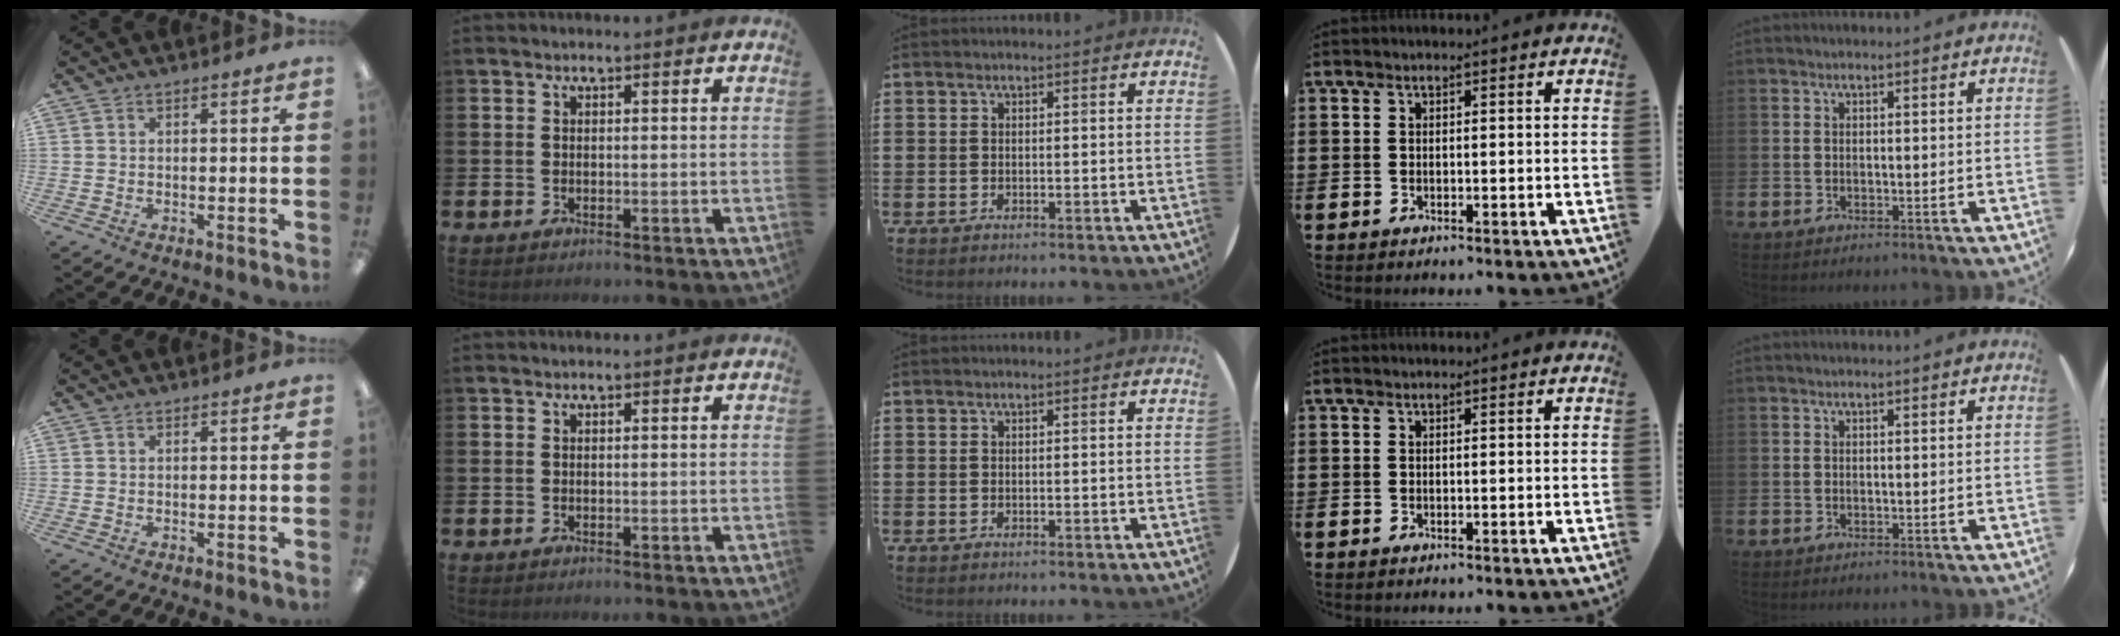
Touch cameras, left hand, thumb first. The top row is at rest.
{}